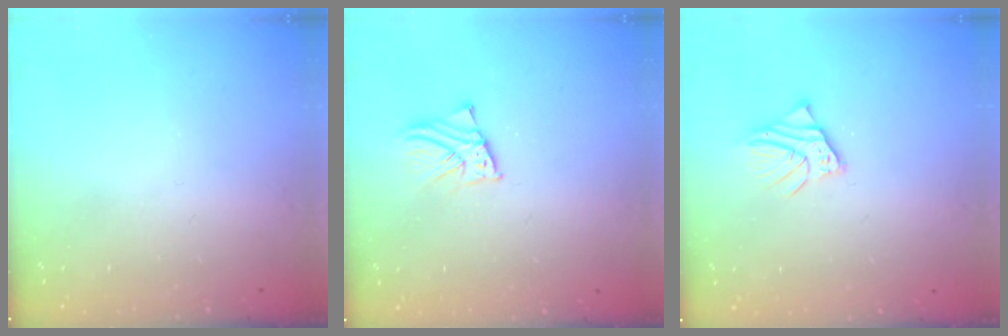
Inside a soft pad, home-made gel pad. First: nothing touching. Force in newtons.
{"total": 2.3, "press": 2.3, "slide": 0.1}
{"total": 3.3, "press": 3.3, "slide": 0.4}